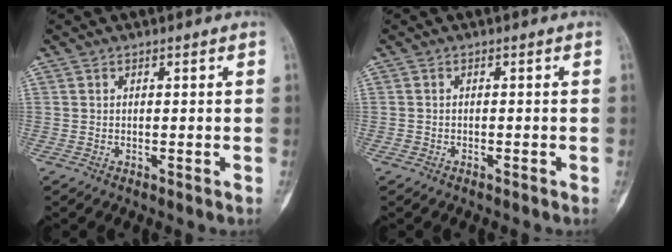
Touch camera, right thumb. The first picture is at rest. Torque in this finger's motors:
{"motor_torque": [0.08, -0.05, -0.14, -0.18, -0.09]}